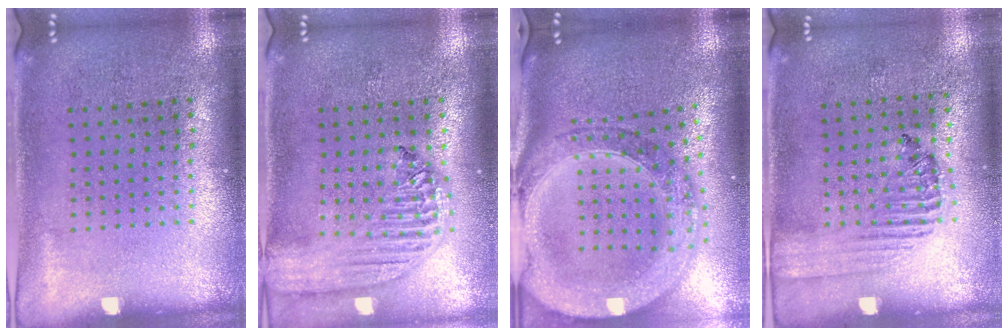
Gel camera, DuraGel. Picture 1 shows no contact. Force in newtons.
{"total": 2.2, "press": 1.9, "slide": 1.1}
{"total": 2.8, "press": 2.3, "slide": 1.6}
{"total": 1.3, "press": 1.0, "slide": 0.8}